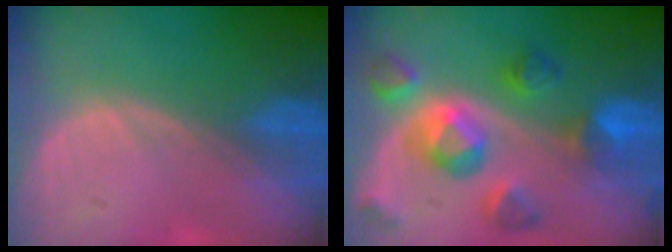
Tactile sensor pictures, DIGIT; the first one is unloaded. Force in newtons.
{"total": 9.5, "press": 8.6, "slide": 4.1}